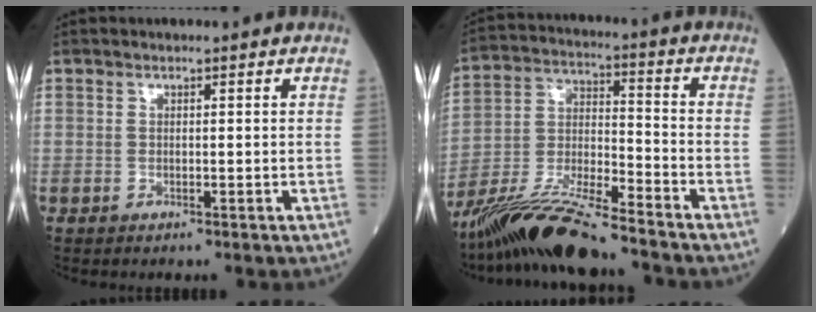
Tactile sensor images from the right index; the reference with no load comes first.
{"total": 14.5, "force": [-12.1, 1.2, 7.9], "torque": [-0.146, -0.013, -0.222]}